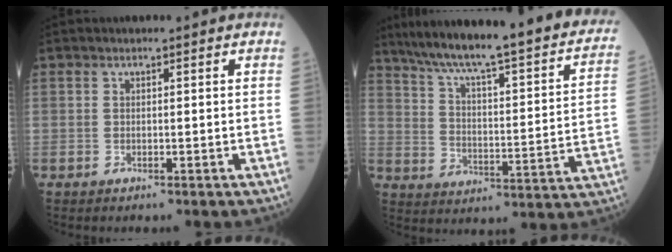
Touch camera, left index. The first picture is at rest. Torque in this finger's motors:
{"motor_torque": [0.99, -1.15, 0.43, 0.06]}